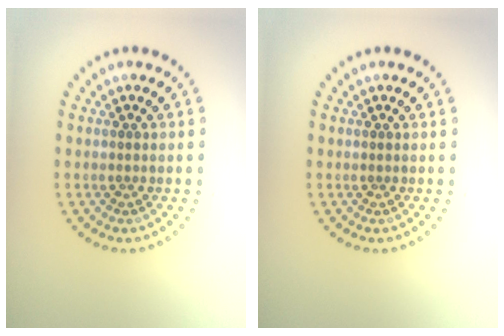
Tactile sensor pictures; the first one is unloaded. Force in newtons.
{"total": 0.0}